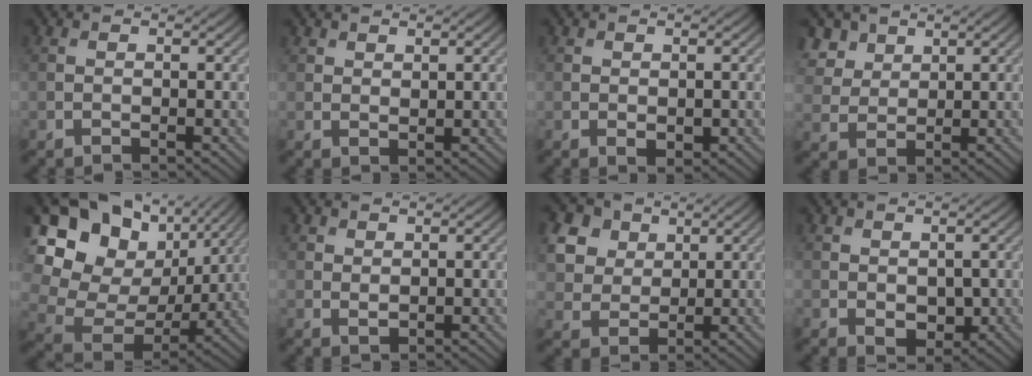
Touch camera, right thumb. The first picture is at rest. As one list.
[{"total": 1.5, "force": [1.2, 0.7, 0.5], "torque": [-0.010, -0.003, 0.027]}, {"total": 1.4, "force": [-0.1, 0.9, 1.1], "torque": [-0.018, -0.007, 0.003]}, {"total": 5.0, "force": [3.0, 3.4, 2.1], "torque": [-0.069, 0.000, 0.065]}, {"total": 17.3, "force": [6.8, 12.8, 9.4], "torque": [-0.237, 0.026, 0.151]}, {"total": 1.4, "force": [0.9, 0.9, 0.6], "torque": [-0.014, -0.003, 0.020]}, {"total": 8.7, "force": [4.1, 6.6, 3.9], "torque": [-0.159, 0.011, 0.083]}, {"total": 2.8, "force": [0.2, 2.1, 1.9], "torque": [-0.036, -0.010, 0.009]}]